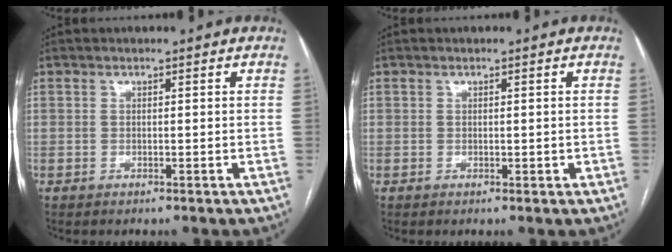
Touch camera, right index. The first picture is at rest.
{"total": 0.7, "force": [-0.1, 0.5, 0.4], "torque": [-0.004, 0.001, 0.001]}